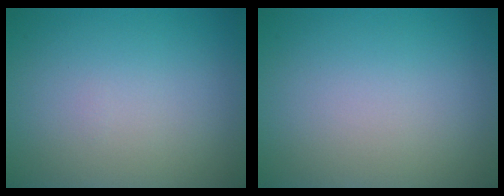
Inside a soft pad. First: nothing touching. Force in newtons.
{"total": 0.0}